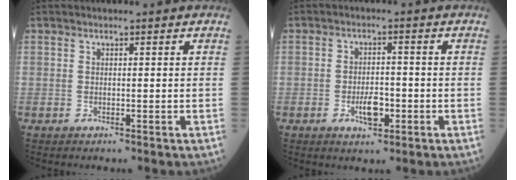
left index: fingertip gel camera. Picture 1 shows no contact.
{"total": 3.7, "force": [-1.4, 1.5, 3.1], "torque": [-0.053, 0.002, -0.021]}